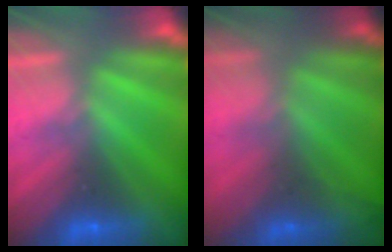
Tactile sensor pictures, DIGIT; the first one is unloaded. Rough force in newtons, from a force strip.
{"total": 7.8}